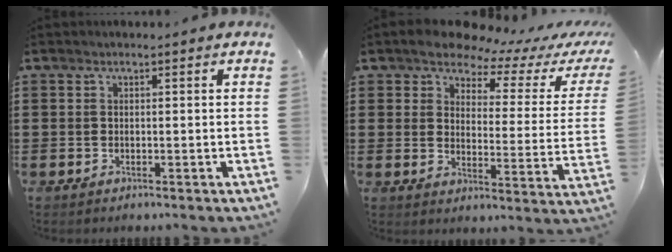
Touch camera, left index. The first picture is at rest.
{"total": 6.0, "force": [5.6, 1.7, 1.5], "torque": [-0.058, -0.035, 0.095]}